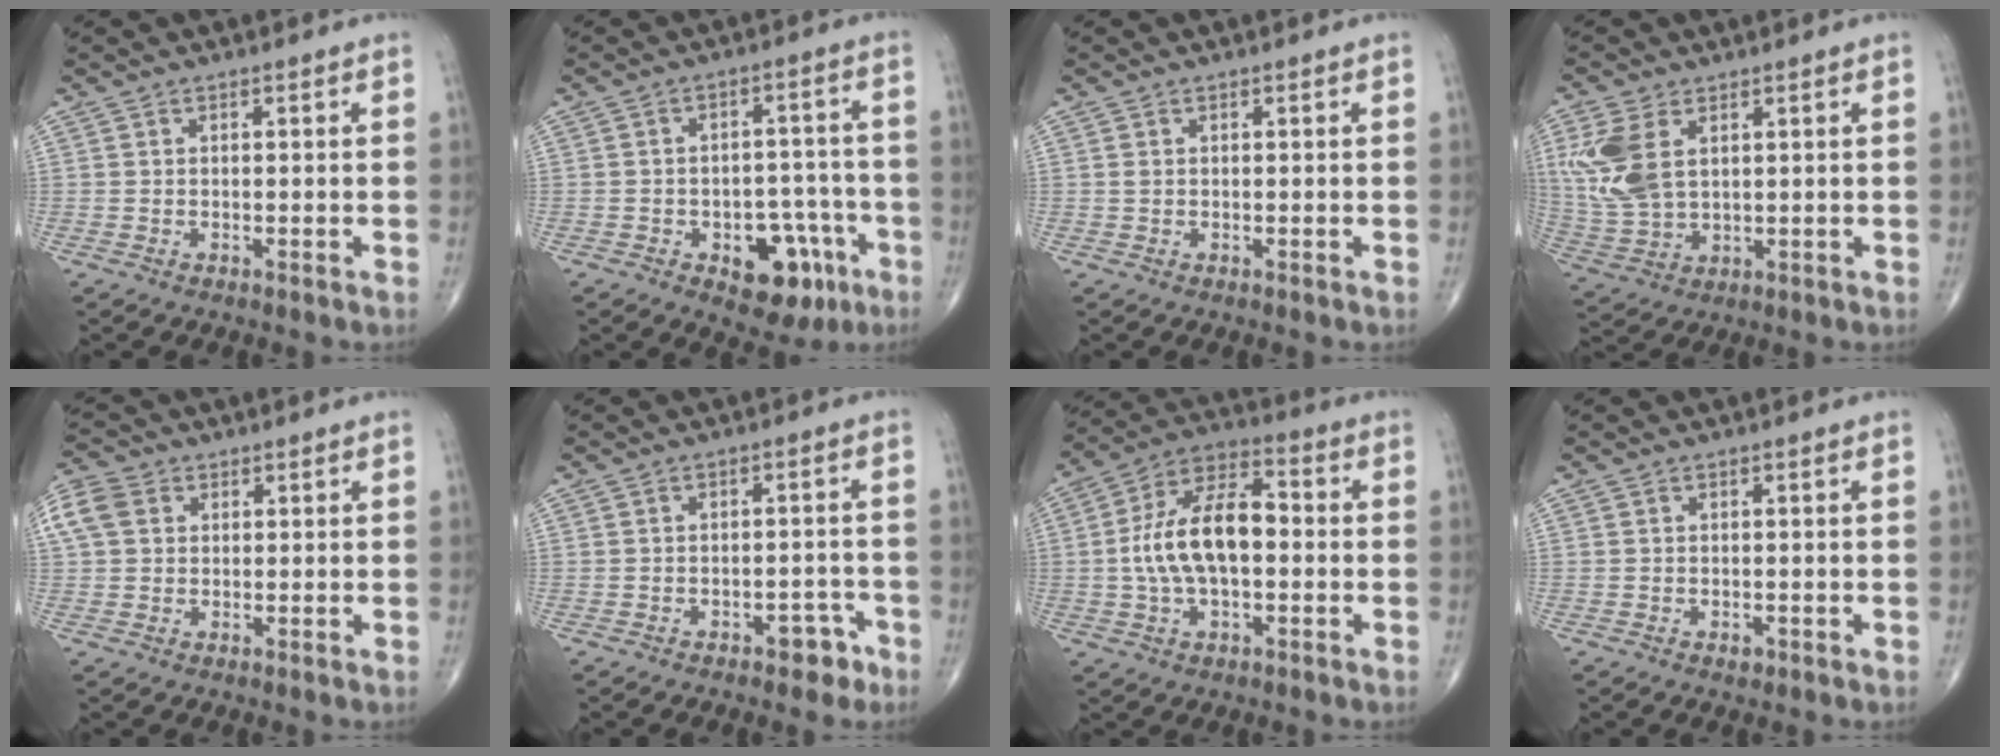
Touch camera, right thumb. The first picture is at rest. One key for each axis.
{"total": 11.9, "fx": -5.4, "fy": 6.9, "fz": 8.0, "tx": -0.065, "ty": 0.041, "tz": -0.065}
{"total": 0.6, "fx": 0.1, "fy": 0.4, "fz": 0.4, "tx": -0.011, "ty": 0.003, "tz": 0.004}
{"total": 11.1, "fx": 3.4, "fy": 6.6, "fz": 8.3, "tx": -0.194, "ty": -0.003, "tz": 0.079}
{"total": 7.5, "fx": 2.1, "fy": 5.9, "fz": 4.1, "tx": -0.091, "ty": 0.016, "tz": 0.039}
{"total": 4.3, "fx": -2.7, "fy": 2.4, "fz": 2.3, "tx": -0.012, "ty": 0.026, "tz": -0.032}
{"total": 15.0, "fx": -0.5, "fy": 7.8, "fz": 12.7, "tx": -0.229, "ty": 0.036, "tz": -0.018}
{"total": 1.1, "fx": -0.5, "fy": 0.7, "fz": 0.6, "tx": -0.009, "ty": 0.000, "tz": -0.006}